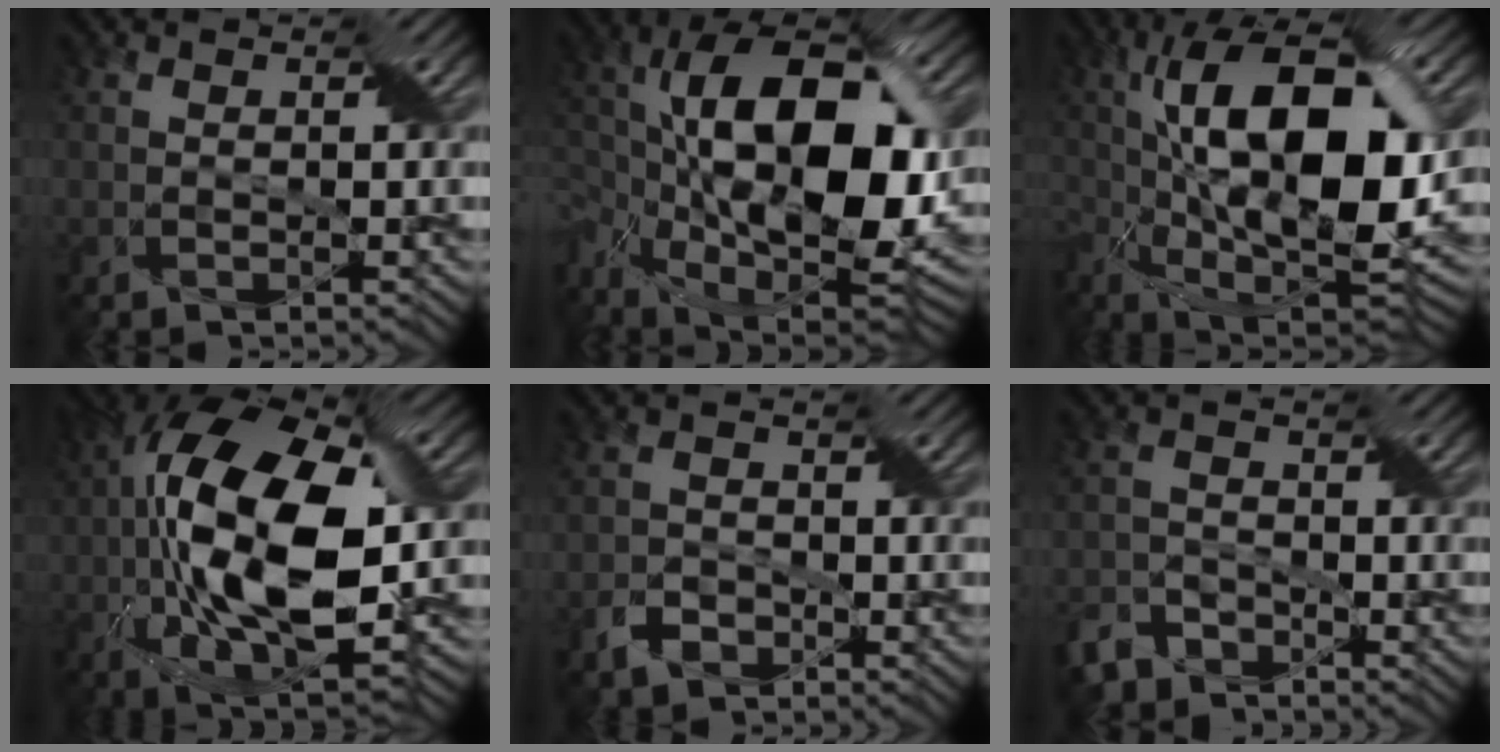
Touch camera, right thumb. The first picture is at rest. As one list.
[{"total": 20.8, "force": [-1.1, 11.3, 17.4], "torque": [-0.339, -0.020, -0.007]}, {"total": 19.2, "force": [1.1, 9.3, 16.8], "torque": [-0.294, -0.007, 0.020]}, {"total": 18.5, "force": [-0.9, 8.6, 16.3], "torque": [-0.315, 0.018, -0.025]}, {"total": 2.8, "force": [-1.8, 1.8, 1.2], "torque": [-0.027, 0.002, -0.042]}, {"total": 4.5, "force": [-3.7, 2.2, 1.4], "torque": [-0.033, -0.002, -0.082]}]